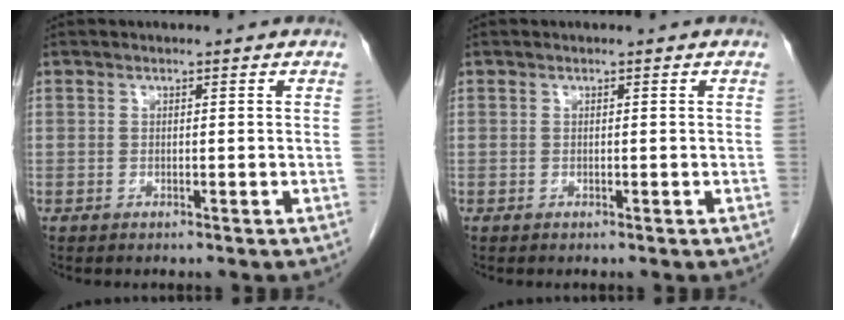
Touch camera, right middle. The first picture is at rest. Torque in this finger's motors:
{"motor_torque": [-0.16, 0.14, 0.03, -0.01]}